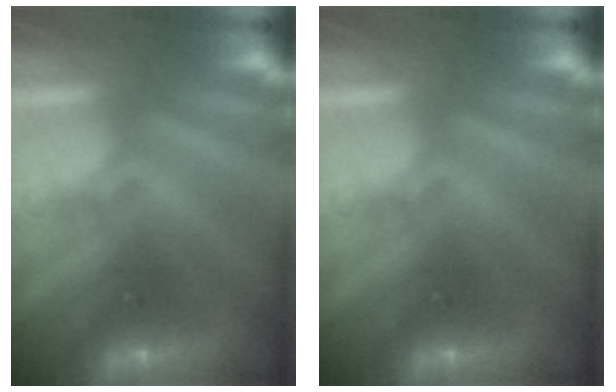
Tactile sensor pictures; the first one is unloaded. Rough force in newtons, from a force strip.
{"total": 0.0}